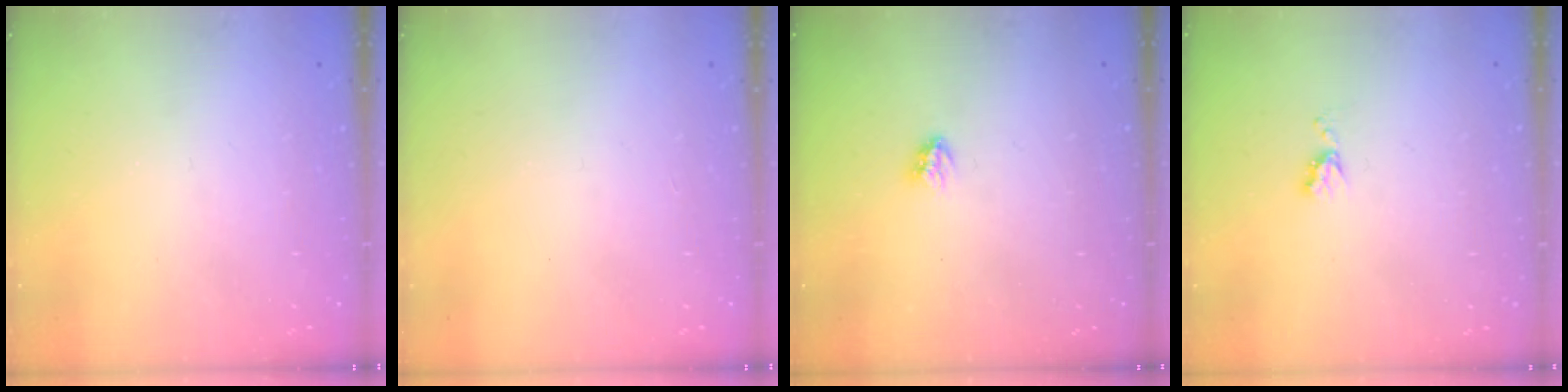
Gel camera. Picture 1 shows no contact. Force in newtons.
{"total": 0.0}
{"total": 3.0, "press": 2.9, "slide": 0.4}
{"total": 4.4, "press": 4.3, "slide": 0.5}